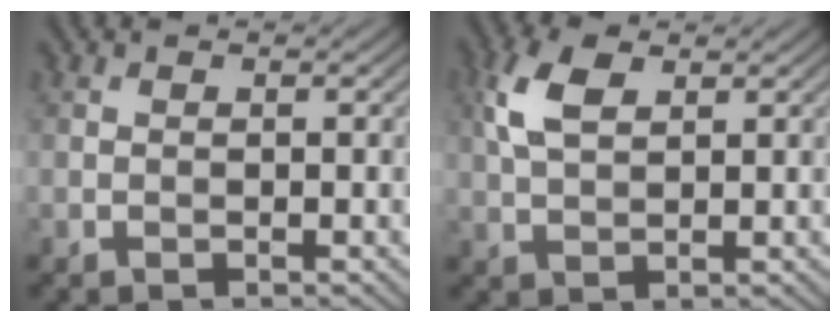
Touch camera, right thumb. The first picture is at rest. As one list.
[{"total": 5.4, "force": [2.1, 2.7, 4.1], "torque": [-0.105, 0.010, 0.041]}]